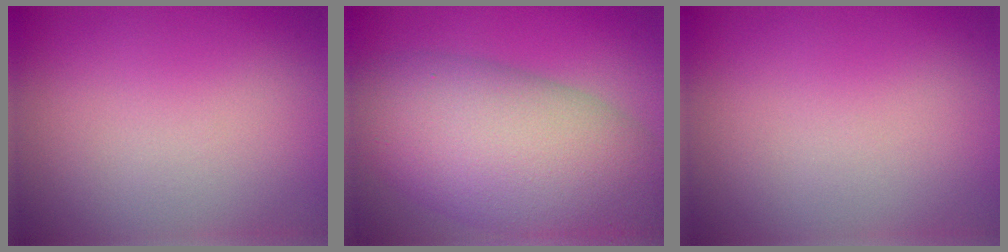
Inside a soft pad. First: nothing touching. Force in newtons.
{"total": 13.0, "press": 12.9, "slide": 0.5}
{"total": 0.0}